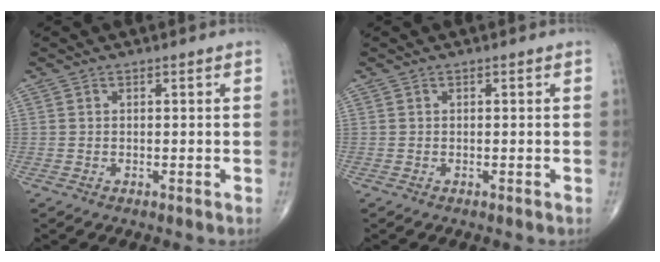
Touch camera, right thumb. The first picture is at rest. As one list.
[{"total": 0.0}]